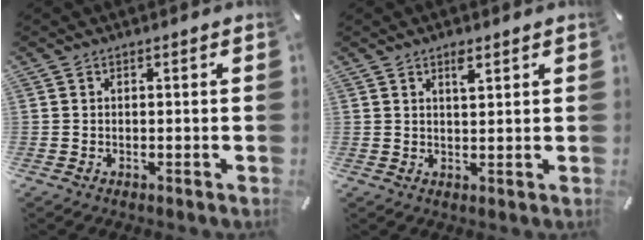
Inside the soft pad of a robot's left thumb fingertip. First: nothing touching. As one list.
[{"total": 2.6, "force": [1.7, 0.8, 1.8], "torque": [-0.032, -0.002, 0.029]}]